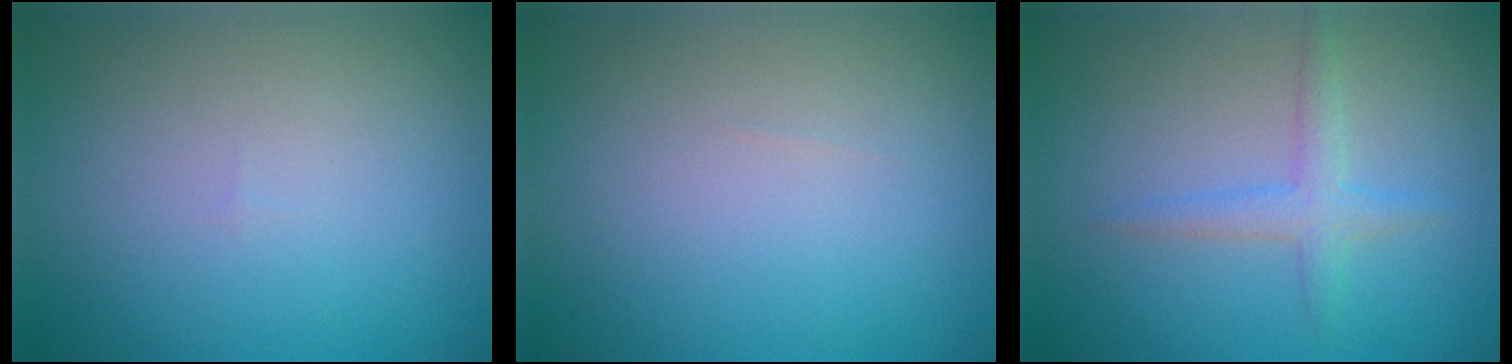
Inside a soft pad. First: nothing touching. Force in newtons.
{"total": 0.0}
{"total": 2.0, "press": 2.0, "slide": 0.1}